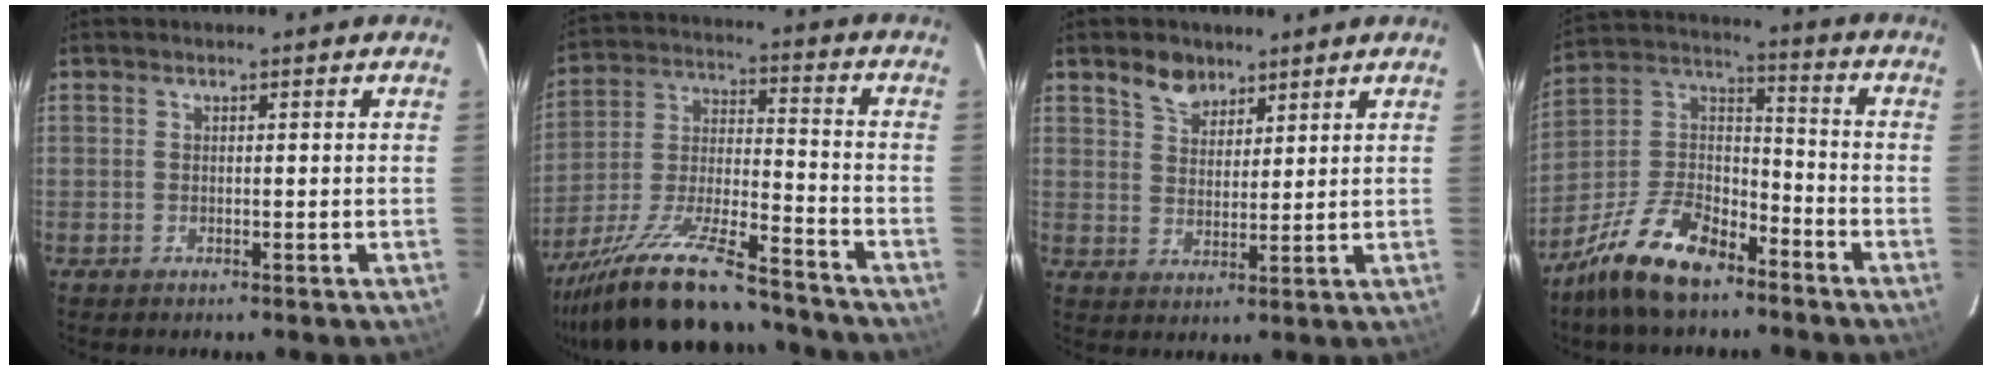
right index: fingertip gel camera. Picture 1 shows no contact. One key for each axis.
{"total": 23.7, "fx": -19.5, "fy": 4.9, "fz": 12.6, "tx": -0.248, "ty": -0.033, "tz": -0.312}
{"total": 5.4, "fx": 3.9, "fy": 3.2, "fz": 1.9, "tx": -0.028, "ty": 0.009, "tz": 0.071}
{"total": 16.2, "fx": -11.0, "fy": 7.4, "fz": 9.2, "tx": -0.201, "ty": 0.020, "tz": -0.201}